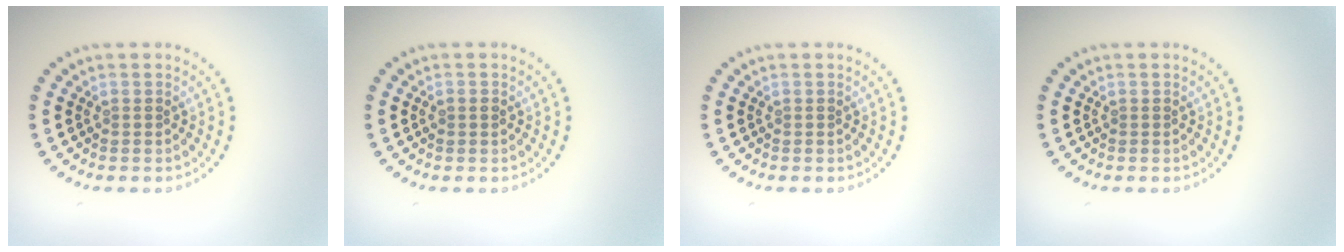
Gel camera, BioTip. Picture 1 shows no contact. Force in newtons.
{"total": 1.1, "press": 1.1, "slide": 0.0}
{"total": 0.0}
{"total": 0.0}